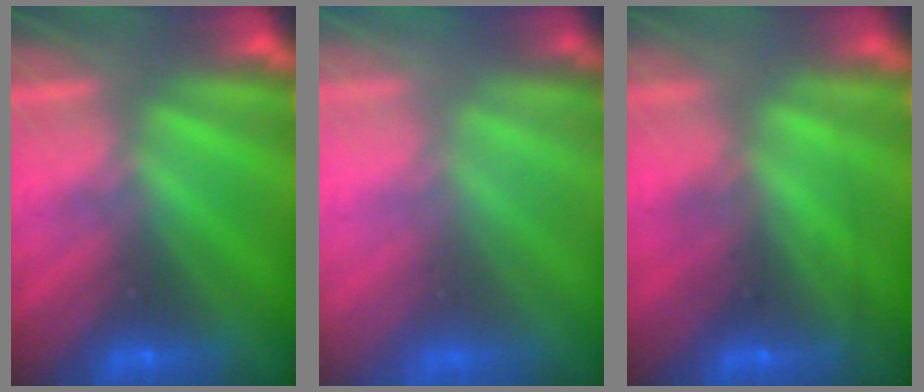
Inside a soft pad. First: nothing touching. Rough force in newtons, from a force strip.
{"total": 7.4}
{"total": 2.3}